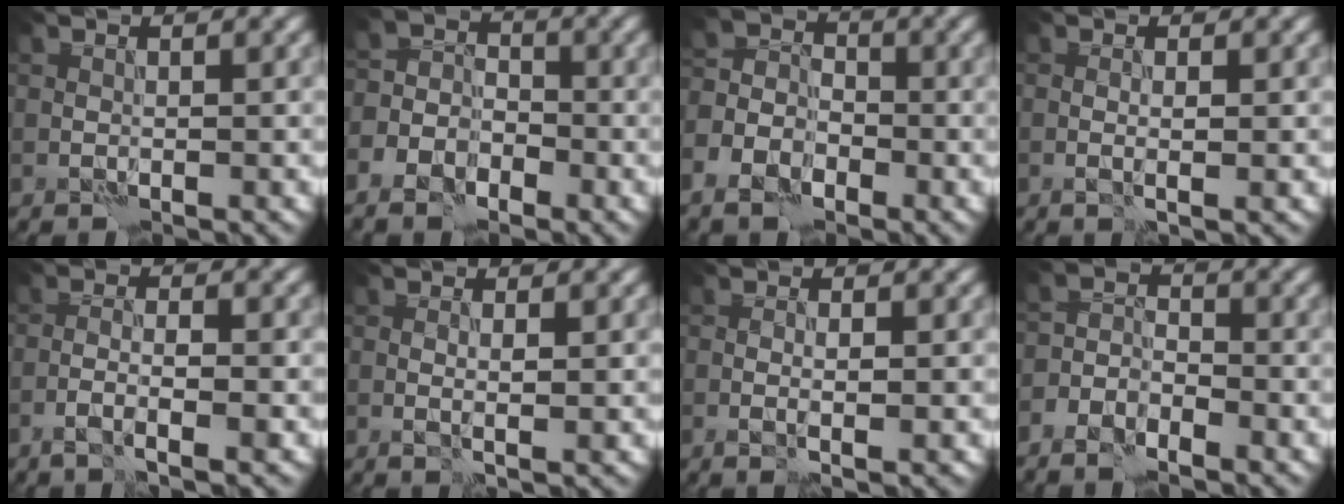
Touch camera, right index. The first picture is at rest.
{"total": 5.9, "force": [-3.8, 3.9, 2.2], "torque": [-0.010, -0.015, -0.064]}
{"total": 6.3, "force": [-4.1, 4.1, 2.5], "torque": [-0.023, -0.019, -0.065]}
{"total": 1.0, "force": [0.1, -0.1, 1.0], "torque": [-0.016, -0.002, 0.001]}
{"total": 2.8, "force": [-1.6, 0.2, 2.4], "torque": [-0.043, 0.002, -0.032]}
{"total": 1.3, "force": [0.3, 0.0, 1.3], "torque": [-0.020, -0.004, 0.006]}
{"total": 1.6, "force": [-0.1, 0.0, 1.6], "torque": [-0.026, -0.003, -0.001]}
{"total": 3.5, "force": [-2.8, 1.5, 1.6], "torque": [-0.017, 0.001, -0.060]}